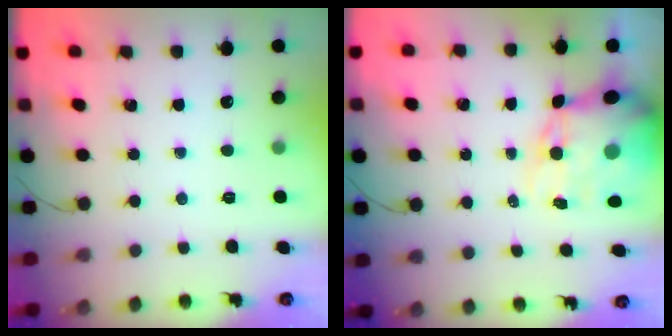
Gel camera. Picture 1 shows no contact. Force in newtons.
{"total": 13.7, "press": 13.3, "slide": 3.4}